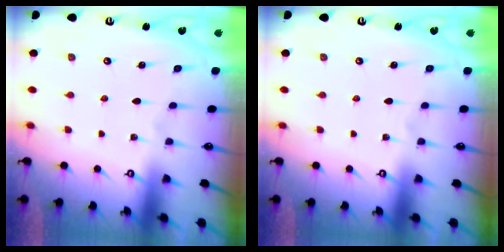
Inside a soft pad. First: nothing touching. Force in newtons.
{"total": 0.0}